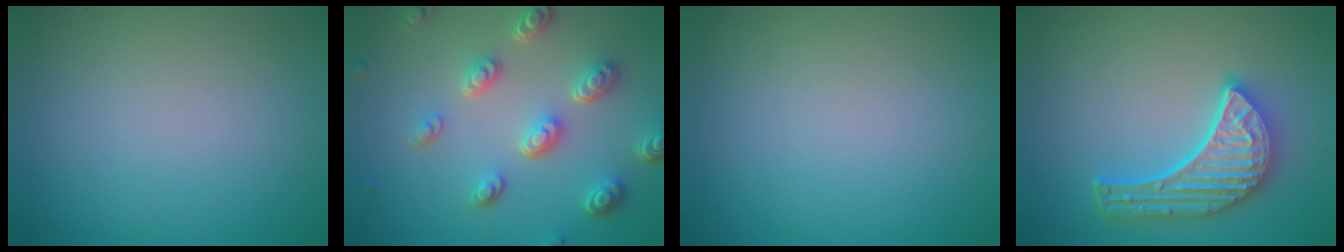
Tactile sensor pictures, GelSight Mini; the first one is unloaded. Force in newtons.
{"total": 5.0, "press": 3.7, "slide": 3.3}
{"total": 0.0}
{"total": 5.6, "press": 4.5, "slide": 3.3}